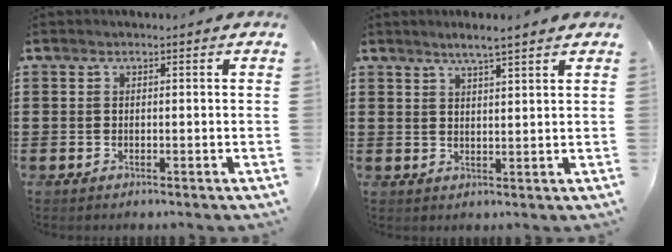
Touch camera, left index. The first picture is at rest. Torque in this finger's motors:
{"motor_torque": [-0.13, -0.49, 0.12, 0.01]}